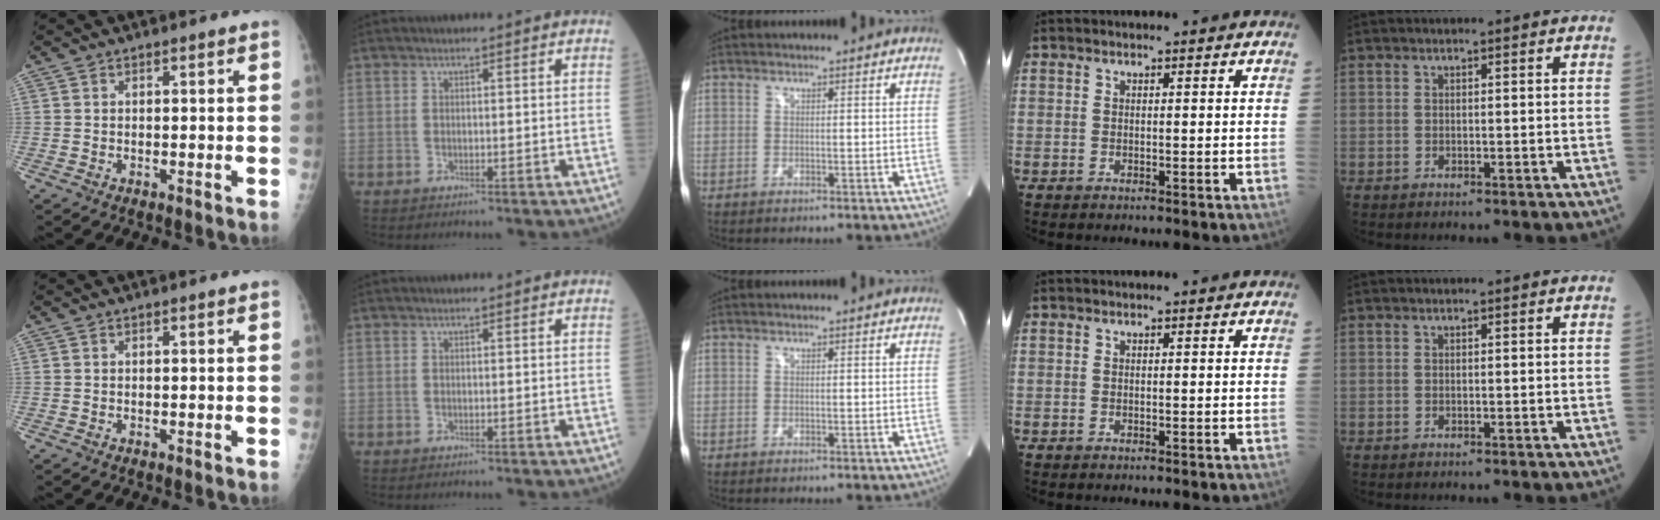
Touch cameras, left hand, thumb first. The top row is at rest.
{}